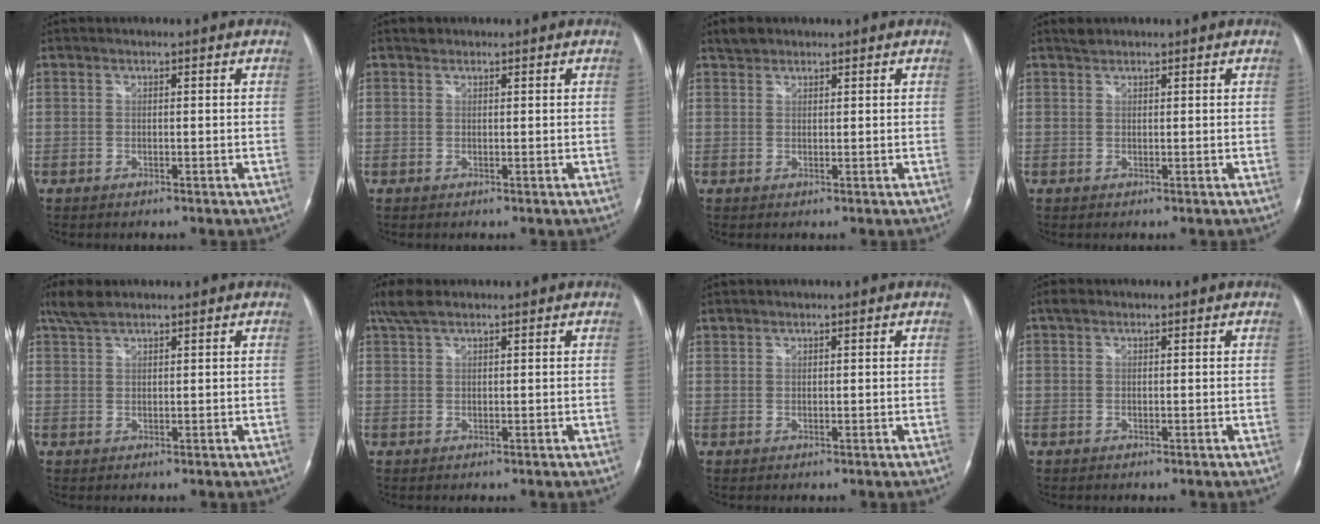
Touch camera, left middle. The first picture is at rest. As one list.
[{"total": 0.7, "force": [0.6, 0.4, 0.0], "torque": [-0.001, 0.006, 0.009]}, {"total": 1.9, "force": [1.6, 1.0, 0.3], "torque": [-0.009, 0.010, 0.028]}, {"total": 1.0, "force": [0.9, 0.2, 0.1], "torque": [-0.009, 0.009, 0.021]}, {"total": 3.3, "force": [2.8, 0.8, 1.7], "torque": [-0.044, 0.015, 0.060]}, {"total": 3.6, "force": [2.7, 1.0, 2.1], "torque": [-0.053, 0.022, 0.059]}, {"total": 0.7, "force": [0.7, 0.1, 0.0], "torque": [-0.006, 0.005, 0.017]}, {"total": 1.0, "force": [0.7, 0.5, 0.5], "torque": [-0.012, 0.019, 0.013]}]